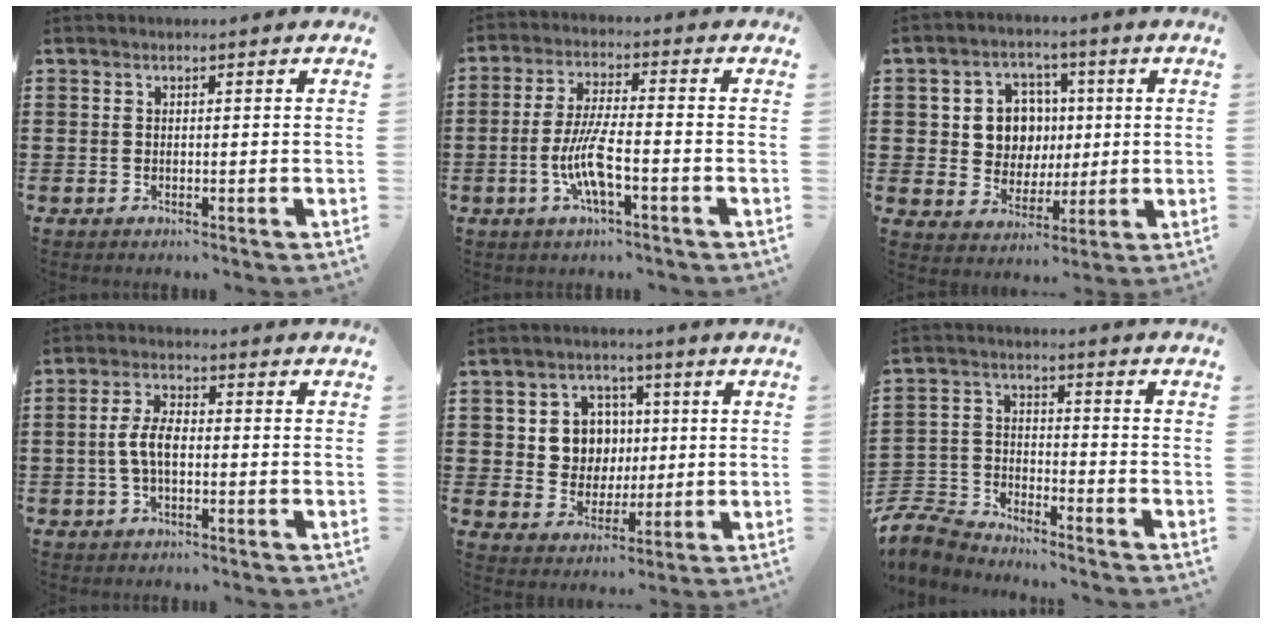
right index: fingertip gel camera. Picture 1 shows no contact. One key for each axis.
{"total": 7.7, "fx": -2.5, "fy": 1.7, "fz": 7.1, "tx": -0.158, "ty": -0.014, "tz": -0.054}
{"total": 7.6, "fx": 1.2, "fy": 6.7, "fz": 3.2, "tx": -0.077, "ty": 0.016, "tz": 0.018}
{"total": 5.0, "fx": -0.7, "fy": 2.4, "fz": 4.4, "tx": -0.100, "ty": 0.000, "tz": -0.020}
{"total": 7.0, "fx": 1.2, "fy": 6.4, "fz": 2.6, "tx": -0.072, "ty": 0.018, "tz": 0.021}
{"total": 5.6, "fx": -5.5, "fy": 1.1, "fz": 0.7, "tx": -0.039, "ty": -0.004, "tz": -0.117}